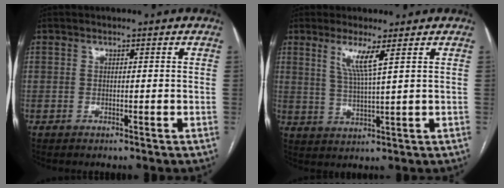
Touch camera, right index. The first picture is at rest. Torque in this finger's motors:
{"motor_torque": [0.75, 0.54, 0.30, 0.11]}